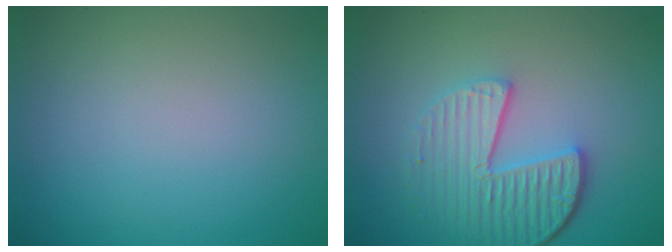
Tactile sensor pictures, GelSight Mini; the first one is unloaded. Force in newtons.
{"total": 5.3, "press": 4.0, "slide": 3.5}